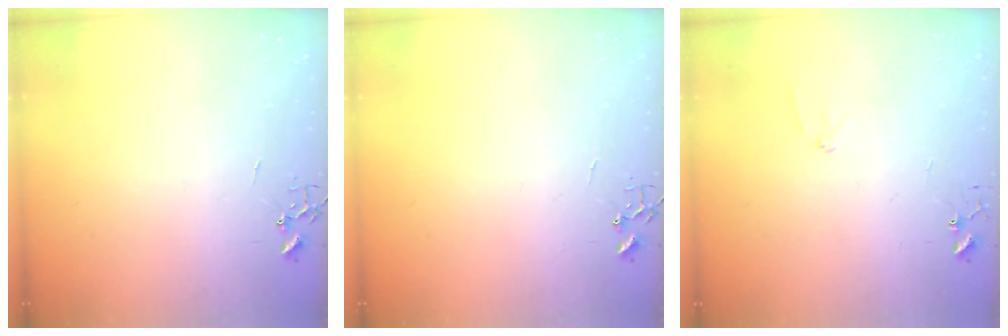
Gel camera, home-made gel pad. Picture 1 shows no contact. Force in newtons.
{"total": 0.0}
{"total": 6.6, "press": 6.6, "slide": 0.8}